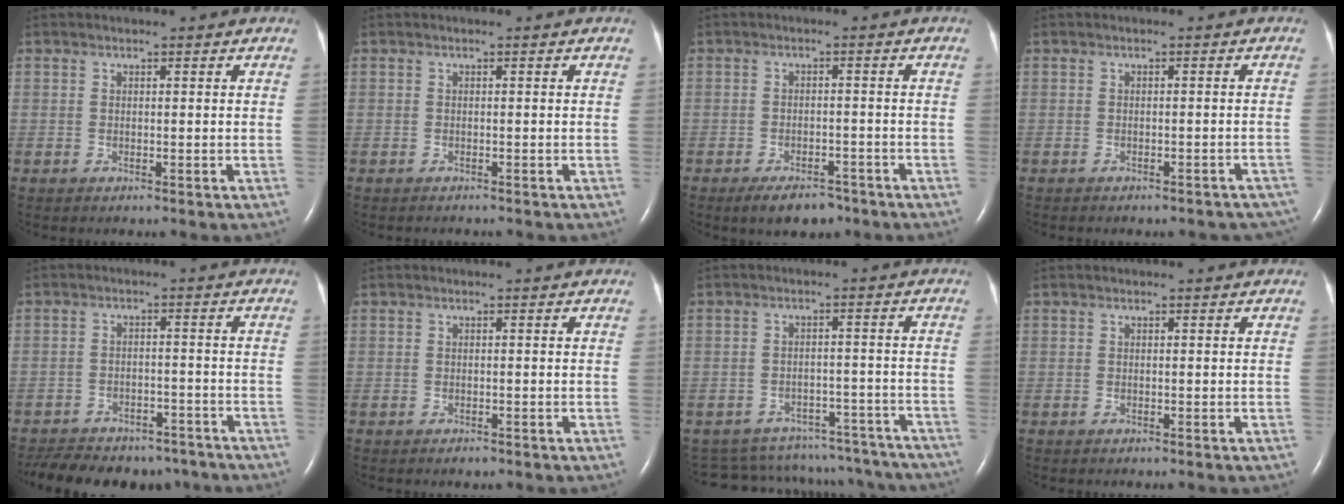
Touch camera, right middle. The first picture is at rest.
{"total": 1.3, "force": [-1.2, 0.3, 0.4], "torque": [-0.012, -0.003, -0.013]}
{"total": 5.3, "force": [-4.0, 2.3, 2.6], "torque": [-0.044, -0.001, -0.057]}
{"total": 8.9, "force": [-7.9, 3.0, 2.9], "torque": [-0.030, 0.002, -0.075]}
{"total": 16.8, "force": [-14.1, 7.0, 5.9], "torque": [-0.150, -0.005, -0.184]}
{"total": 0.6, "force": [-0.5, 0.3, 0.3], "torque": [-0.008, -0.002, -0.004]}
{"total": 20.7, "force": [-19.0, 7.2, 4.0], "torque": [-0.074, 0.021, -0.217]}
{"total": 0.0}